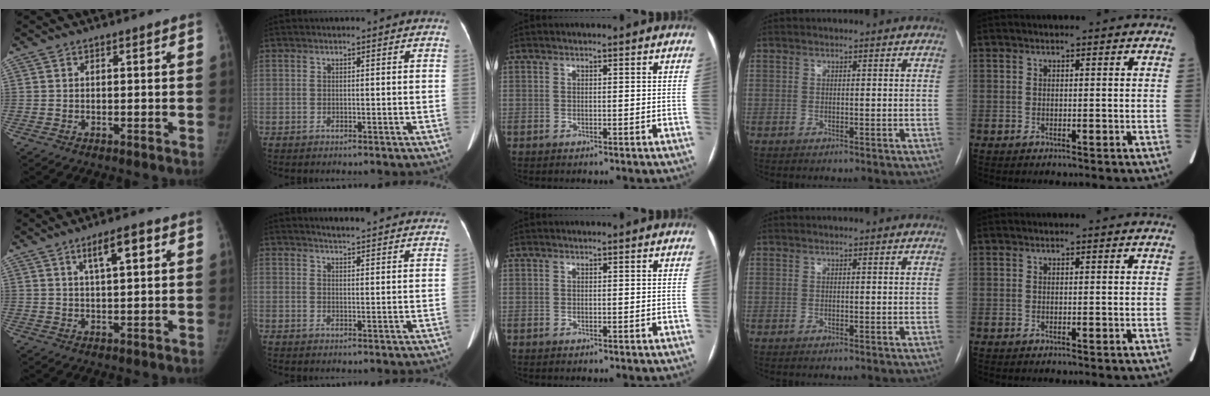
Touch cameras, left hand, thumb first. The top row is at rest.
{"thumb": {"total": 6.0, "force": [2.6, 1.7, 5.1], "torque": [-0.078, -0.001, 0.043]}, "index": {"total": 15.7, "force": [14.9, 1.7, 4.7], "torque": [-0.053, -0.010, 0.168]}}